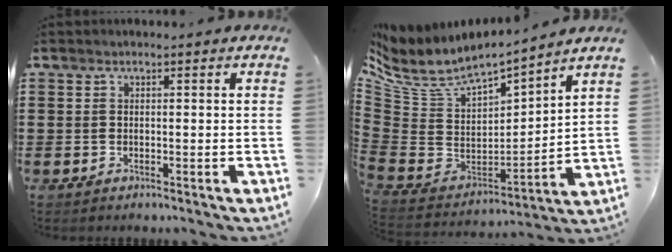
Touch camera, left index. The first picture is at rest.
{"total": 5.3, "force": [3.6, 2.3, 3.2], "torque": [-0.083, -0.036, 0.057]}